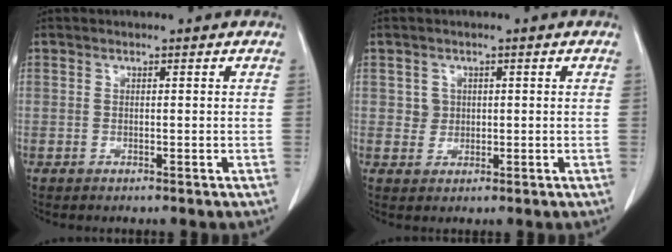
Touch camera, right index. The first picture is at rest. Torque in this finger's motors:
{"motor_torque": [-0.03, 0.02, 0.01, 0.01]}